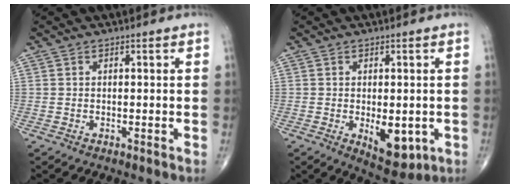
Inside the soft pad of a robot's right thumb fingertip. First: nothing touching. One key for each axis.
{"total": 7.8, "fx": -1.8, "fy": 3.9, "fz": 6.5, "tx": -0.071, "ty": -0.014, "tz": -0.013}